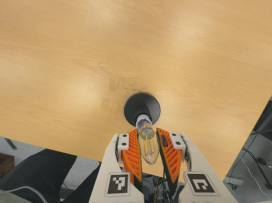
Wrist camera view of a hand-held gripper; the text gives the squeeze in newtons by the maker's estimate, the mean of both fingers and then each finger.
{"total": 19.2, "left": 20.7, "right": 17.6}